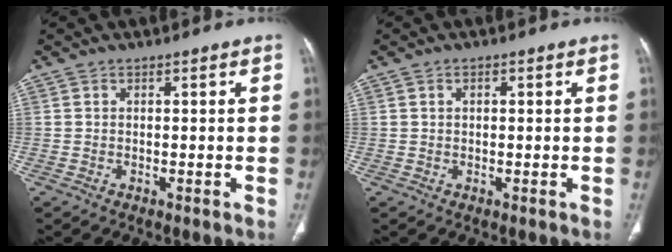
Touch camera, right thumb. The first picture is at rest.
{"total": 0.9, "force": [0.3, 0.6, 0.7], "torque": [-0.012, 0.002, 0.005]}